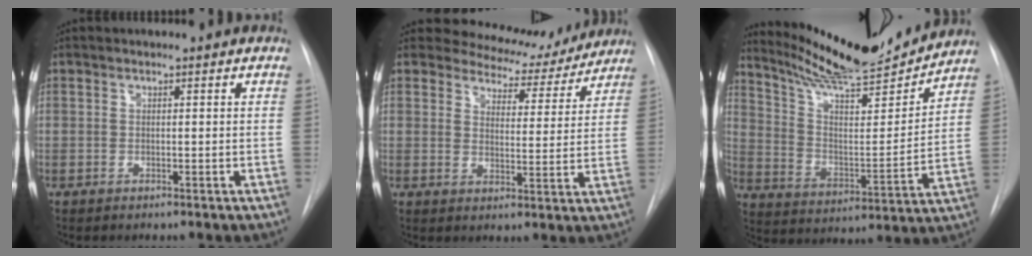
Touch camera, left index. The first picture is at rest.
{"total": 10.4, "force": [9.6, 4.0, 1.4], "torque": [-0.005, -0.008, 0.112]}
{"total": 19.6, "force": [18.2, 1.6, 7.0], "torque": [-0.125, -0.026, 0.285]}